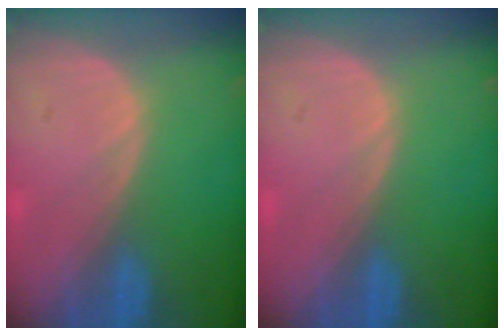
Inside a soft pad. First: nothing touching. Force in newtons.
{"total": 0.0}